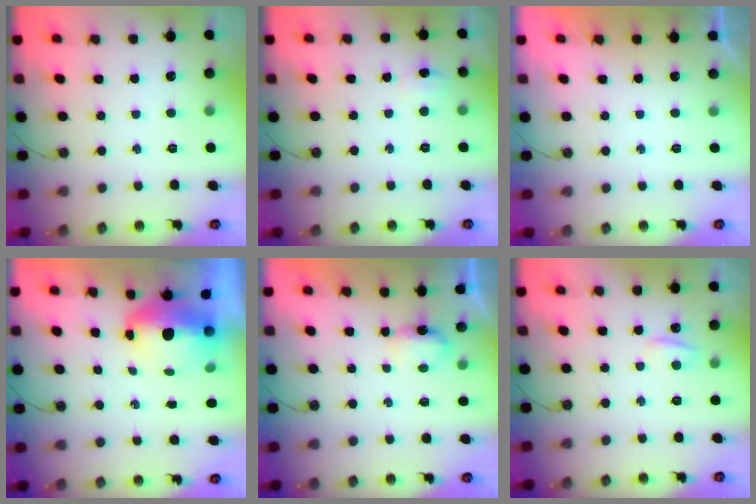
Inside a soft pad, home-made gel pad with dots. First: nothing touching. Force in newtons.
{"total": 3.7, "press": 3.7, "slide": 0.4}
{"total": 0.0}
{"total": 7.5, "press": 7.4, "slide": 1.2}
{"total": 3.4, "press": 3.3, "slide": 0.6}
{"total": 4.1, "press": 4.1, "slide": 0.6}